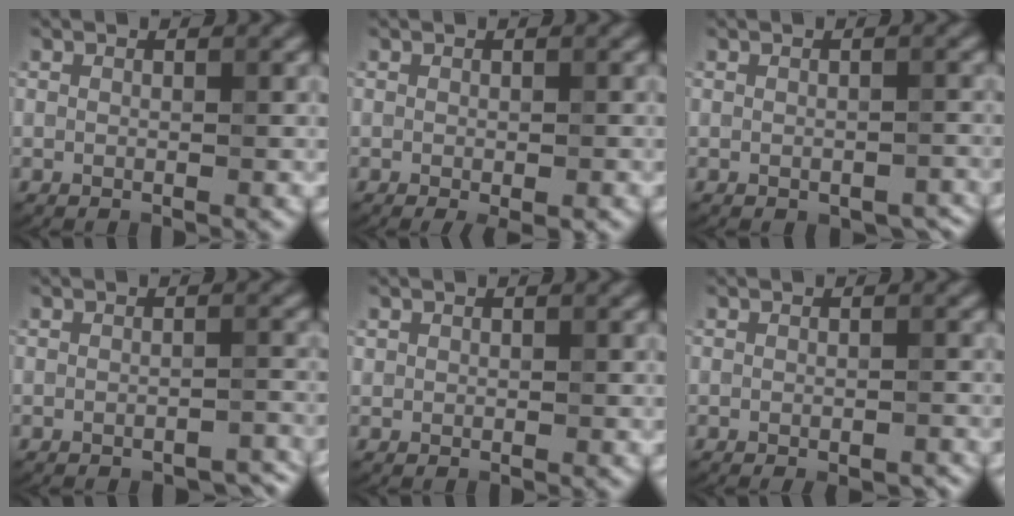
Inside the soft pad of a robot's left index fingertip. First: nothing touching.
{"total": 1.2, "force": [-0.7, 0.1, 1.0], "torque": [-0.021, -0.007, -0.006]}
{"total": 1.7, "force": [-1.3, 0.8, 0.8], "torque": [-0.018, -0.004, -0.008]}
{"total": 2.1, "force": [-2.0, 0.4, 0.7], "torque": [-0.008, 0.001, -0.025]}
{"total": 0.6, "force": [0.2, 0.0, -0.5], "torque": [0.003, -0.002, 0.008]}
{"total": 1.5, "force": [-1.1, 0.3, 0.9], "torque": [-0.013, -0.002, -0.012]}